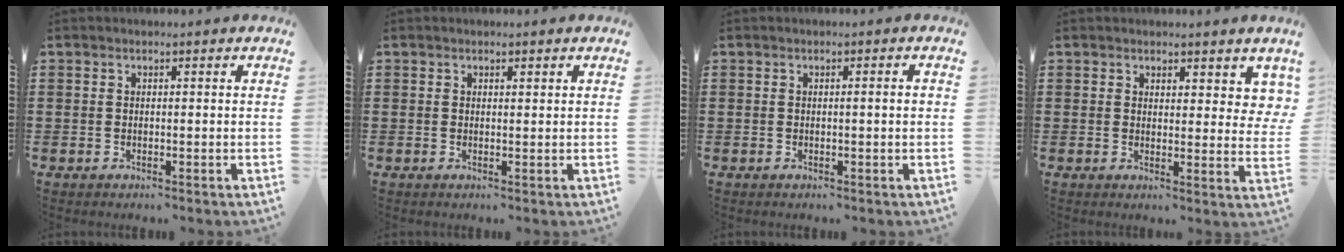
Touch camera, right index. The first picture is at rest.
{"total": 0.6, "force": [0.4, 0.3, 0.3], "torque": [-0.007, 0.003, 0.008]}
{"total": 0.9, "force": [-0.1, -0.1, 0.9], "torque": [-0.013, -0.002, -0.003]}
{"total": 3.7, "force": [3.0, 1.8, 1.0], "torque": [-0.007, -0.005, 0.051]}